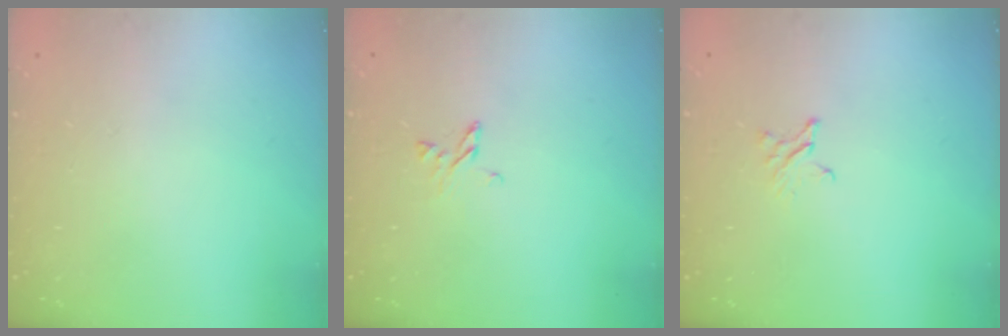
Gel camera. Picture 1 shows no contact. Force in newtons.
{"total": 3.6, "press": 3.6, "slide": 0.4}
{"total": 2.0, "press": 2.0, "slide": 0.2}